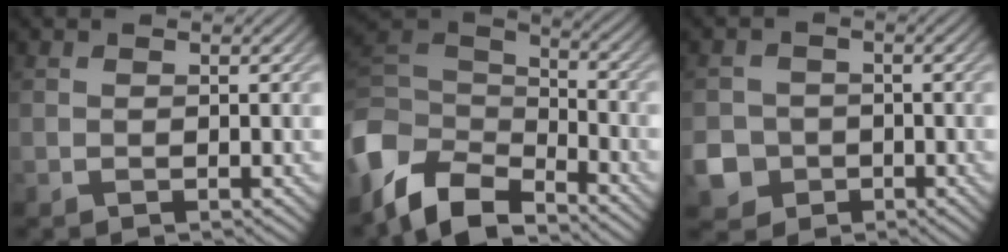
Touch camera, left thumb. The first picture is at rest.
{"total": 9.0, "force": [-5.6, 5.3, 4.7], "torque": [-0.119, 0.007, -0.117]}
{"total": 5.7, "force": [-2.3, 5.0, 1.5], "torque": [-0.040, -0.014, -0.059]}